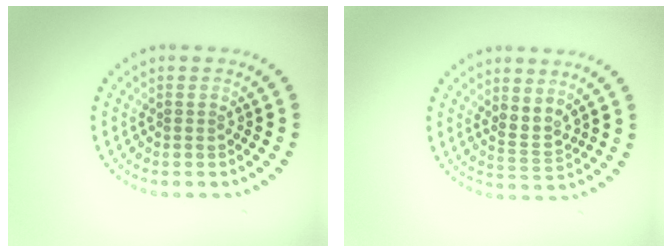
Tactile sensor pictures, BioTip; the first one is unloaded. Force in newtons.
{"total": 2.1, "press": 1.6, "slide": 1.3}